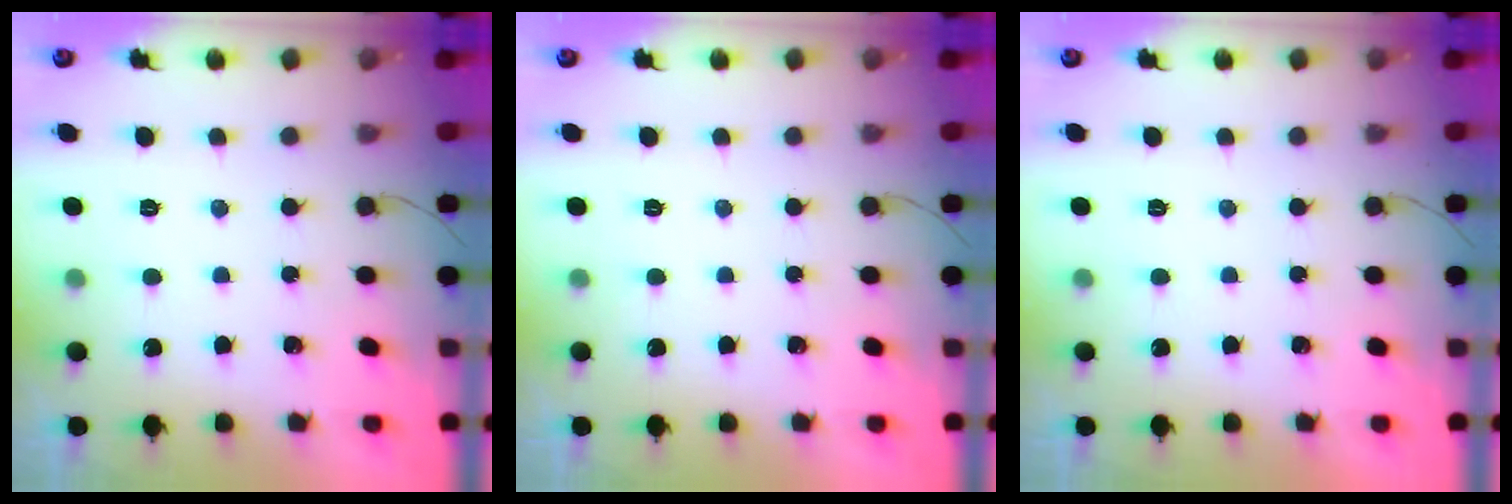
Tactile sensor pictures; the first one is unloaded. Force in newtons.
{"total": 0.0}
{"total": 0.0}